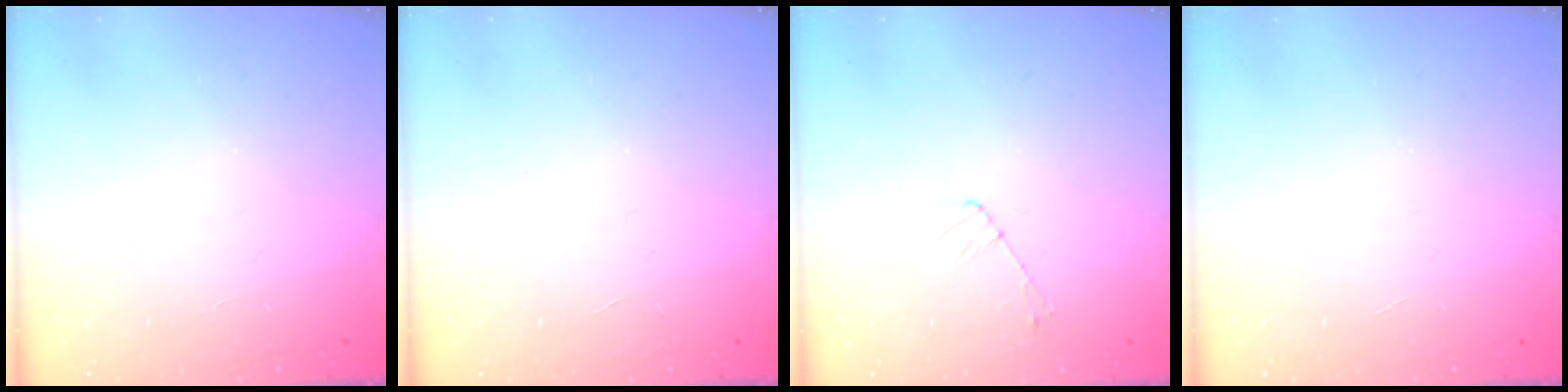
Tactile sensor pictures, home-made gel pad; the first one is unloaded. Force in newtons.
{"total": 0.0}
{"total": 3.7, "press": 3.6, "slide": 0.5}
{"total": 0.0}